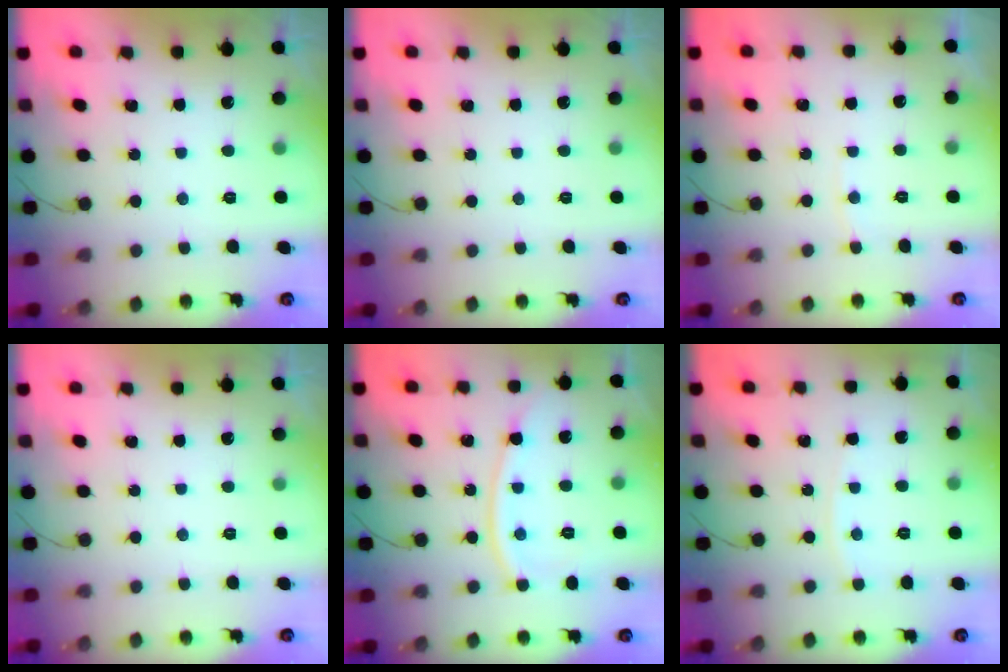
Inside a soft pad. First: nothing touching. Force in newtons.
{"total": 0.0}
{"total": 2.9, "press": 2.9, "slide": 0.4}
{"total": 0.0}
{"total": 9.5, "press": 9.4, "slide": 1.0}
{"total": 2.3, "press": 2.2, "slide": 0.3}